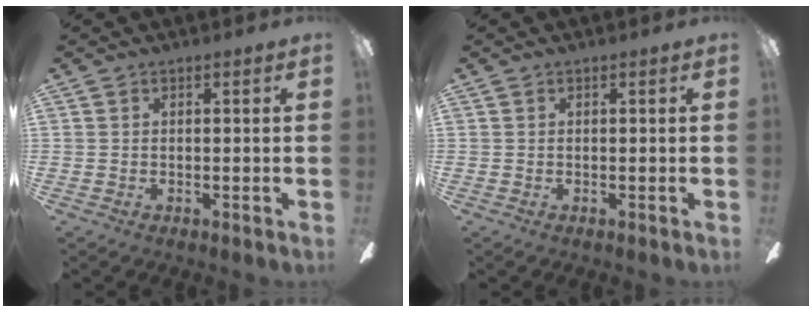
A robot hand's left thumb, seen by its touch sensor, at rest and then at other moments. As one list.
[{"total": 0.0}]